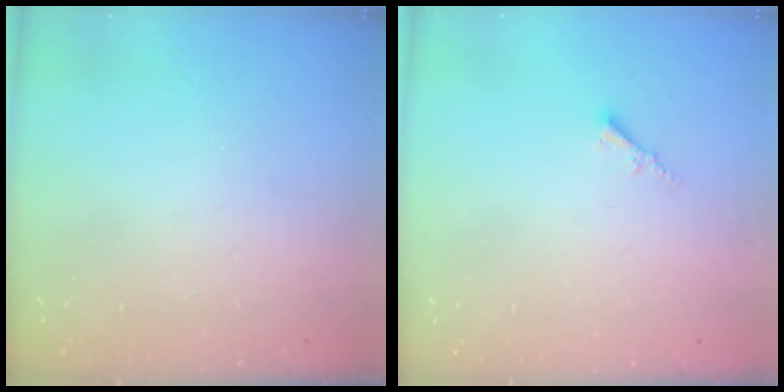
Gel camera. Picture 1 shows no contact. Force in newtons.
{"total": 1.8, "press": 1.7, "slide": 0.3}